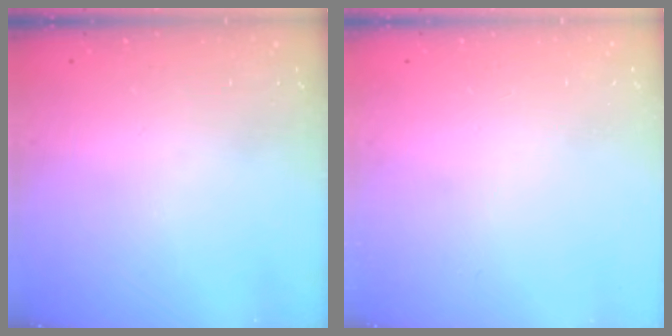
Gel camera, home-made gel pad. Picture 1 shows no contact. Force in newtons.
{"total": 0.0}